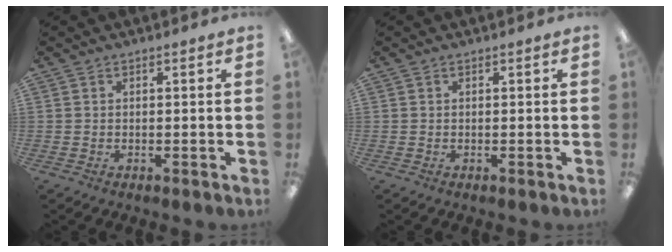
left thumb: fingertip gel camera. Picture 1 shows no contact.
{"total": 0.0}